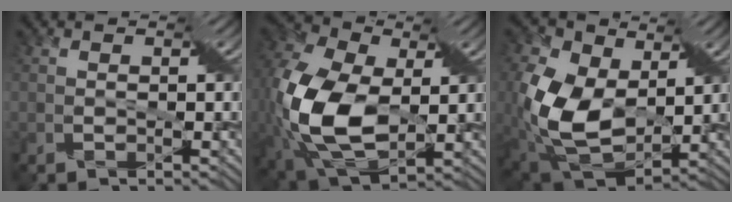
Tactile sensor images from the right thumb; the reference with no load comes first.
{"total": 16.7, "force": [-0.7, 10.1, 13.2], "torque": [-0.325, -0.023, -0.007]}
{"total": 13.5, "force": [1.1, 8.8, 10.2], "torque": [-0.265, -0.015, 0.022]}